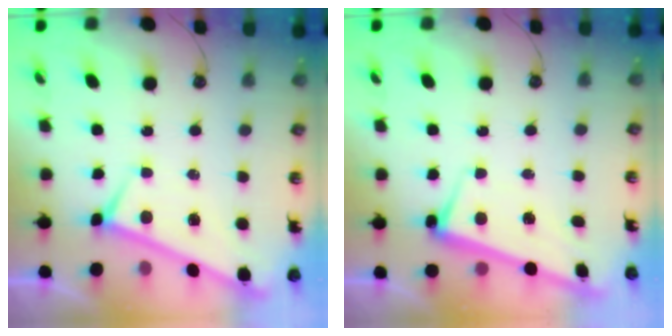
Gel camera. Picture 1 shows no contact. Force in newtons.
{"total": 2.5, "press": 2.4, "slide": 0.5}